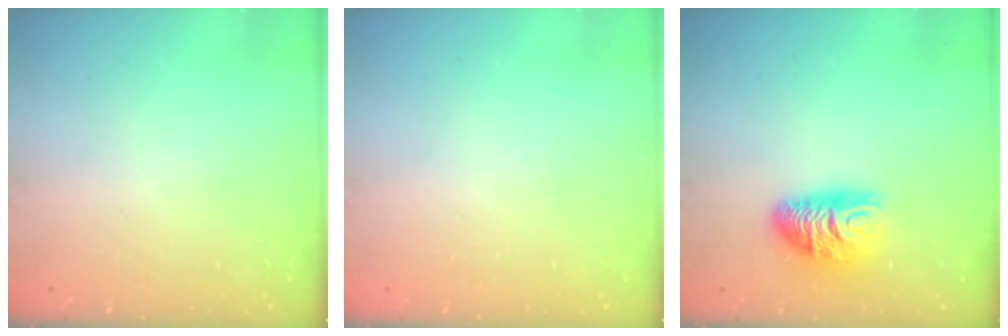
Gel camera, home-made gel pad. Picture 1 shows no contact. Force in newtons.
{"total": 0.0}
{"total": 9.6, "press": 9.6, "slide": 0.3}